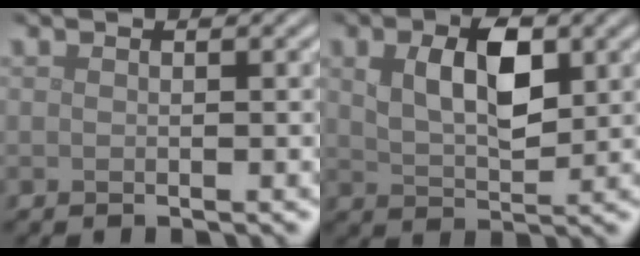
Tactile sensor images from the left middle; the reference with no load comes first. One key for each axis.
{"total": 4.7, "fx": 1.5, "fy": 2.3, "fz": 3.8, "tx": -0.072, "ty": 0.003, "tz": 0.029}